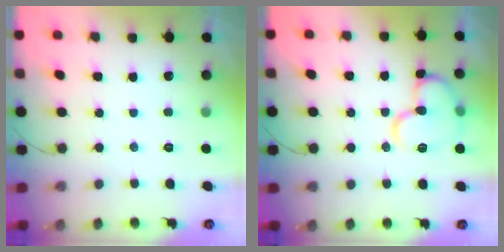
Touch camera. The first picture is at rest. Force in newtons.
{"total": 14.1, "press": 14.0, "slide": 1.8}